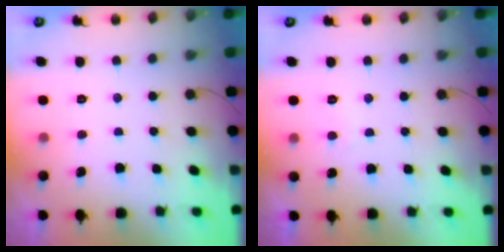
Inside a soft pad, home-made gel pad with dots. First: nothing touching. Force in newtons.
{"total": 0.0}